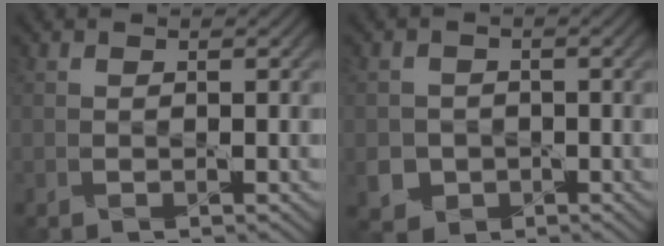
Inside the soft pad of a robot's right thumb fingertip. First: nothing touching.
{"total": 4.0, "force": [-1.3, 3.7, 0.8], "torque": [-0.022, -0.007, -0.035]}